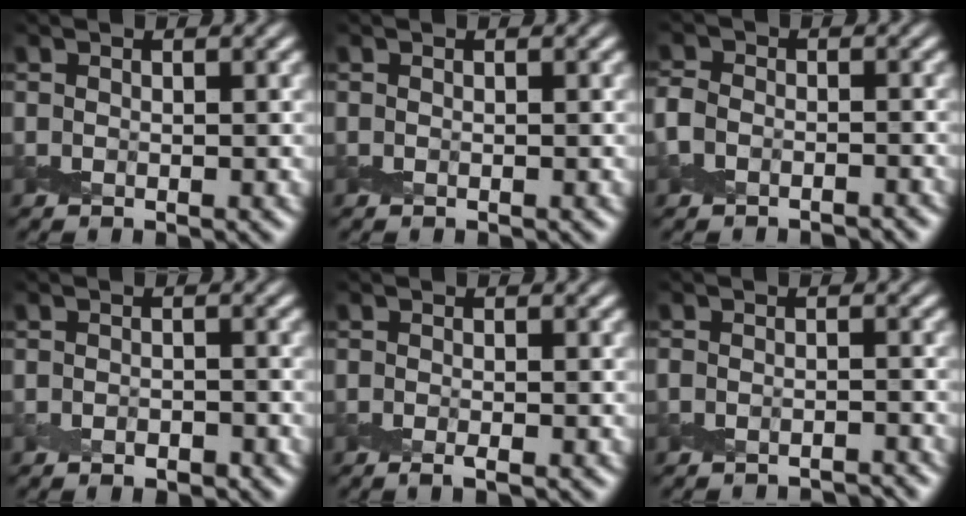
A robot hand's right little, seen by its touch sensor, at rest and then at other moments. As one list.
[{"total": 0.0}, {"total": 3.4, "force": [-2.4, 2.0, 1.2], "torque": [-0.021, -0.002, -0.055]}, {"total": 1.3, "force": [-0.9, 0.6, 0.7], "torque": [-0.011, 0.001, -0.016]}, {"total": 1.1, "force": [-0.5, 0.3, 1.0], "torque": [-0.015, -0.004, -0.011]}, {"total": 2.6, "force": [-2.6, 0.2, 0.5], "torque": [-0.006, -0.003, -0.039]}]